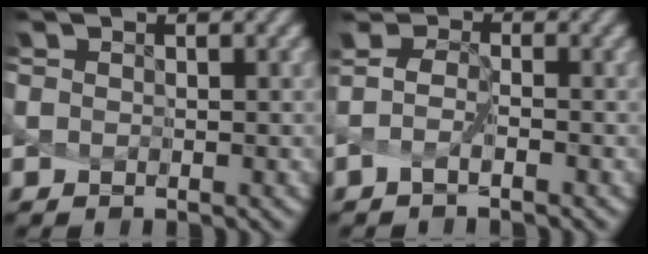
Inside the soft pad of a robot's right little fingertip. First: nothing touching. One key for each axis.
{"total": 1.3, "fx": -0.9, "fy": -0.1, "fz": 0.9, "tx": -0.027, "ty": -0.002, "tz": -0.019}